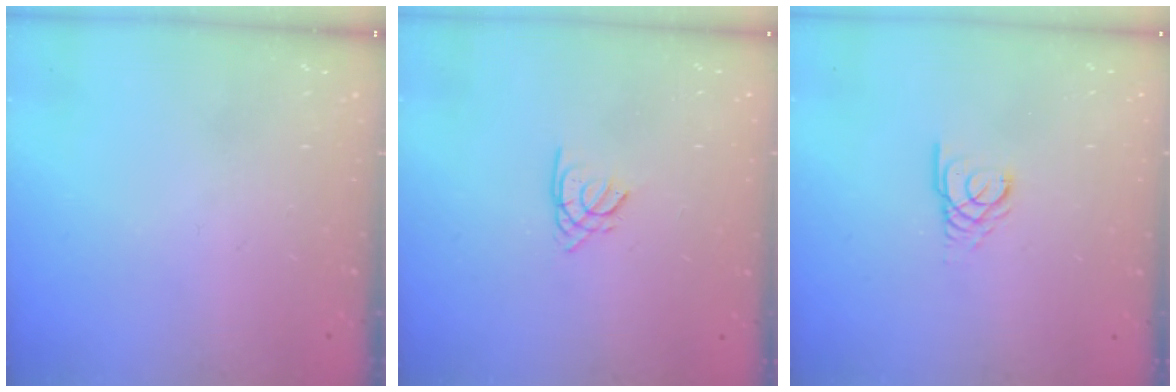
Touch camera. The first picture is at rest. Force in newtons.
{"total": 1.5, "press": 1.4, "slide": 0.4}
{"total": 2.4, "press": 2.4, "slide": 0.1}